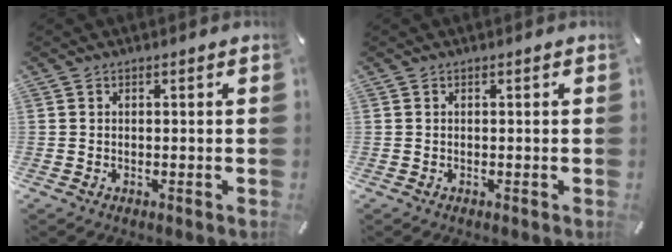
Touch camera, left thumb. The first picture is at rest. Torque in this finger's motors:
{"motor_torque": [-0.12, -0.06, 0.00, 0.04, 0.00]}